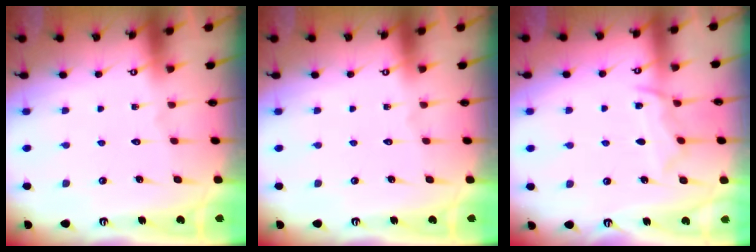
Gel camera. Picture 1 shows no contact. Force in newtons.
{"total": 0.0}
{"total": 8.0, "press": 8.0, "slide": 0.8}